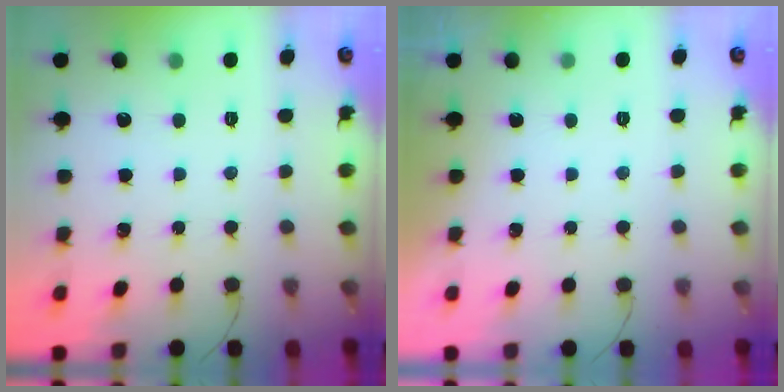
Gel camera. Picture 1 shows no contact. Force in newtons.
{"total": 0.0}